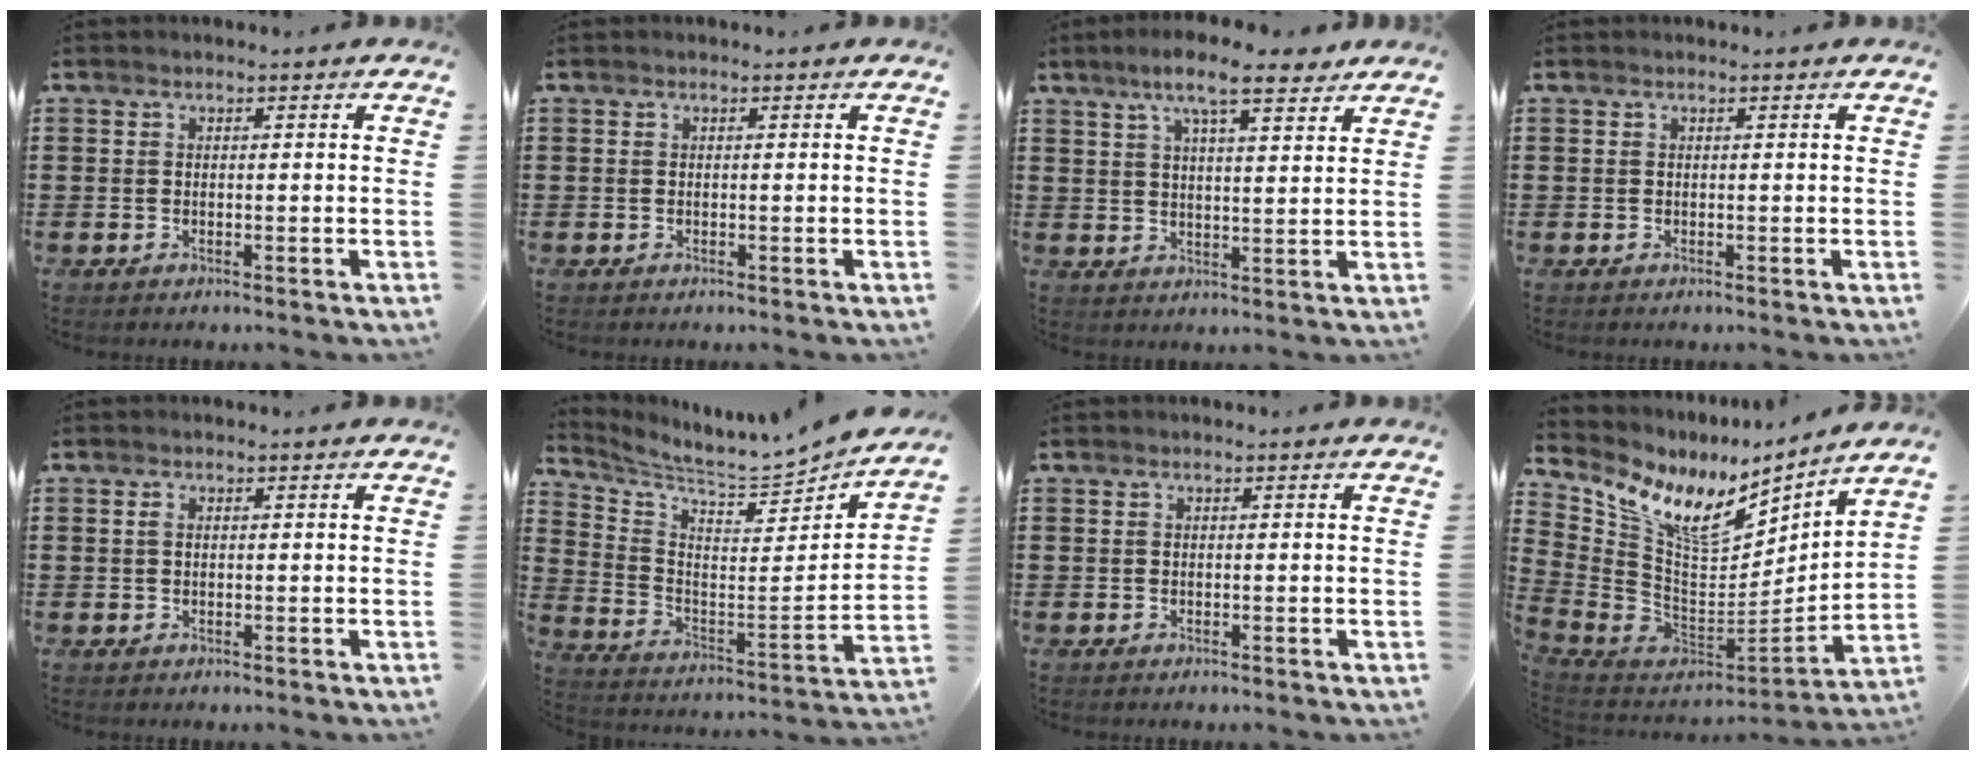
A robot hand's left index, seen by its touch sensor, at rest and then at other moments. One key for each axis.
{"total": 0.0}
{"total": 8.3, "fx": 6.1, "fy": 1.6, "fz": 5.3, "tx": -0.110, "ty": -0.003, "tz": 0.107}
{"total": 0.0}
{"total": 0.9, "fx": 0.2, "fy": 0.5, "fz": 0.8, "tx": -0.016, "ty": 0.003, "tz": 0.003}
{"total": 5.9, "fx": 5.7, "fy": -0.4, "fz": 1.5, "tx": -0.054, "ty": -0.066, "tz": 0.088}
{"total": 0.0}
{"total": 10.1, "fx": 5.8, "fy": 5.3, "fz": 6.3, "tx": -0.138, "ty": -0.037, "tz": 0.101}